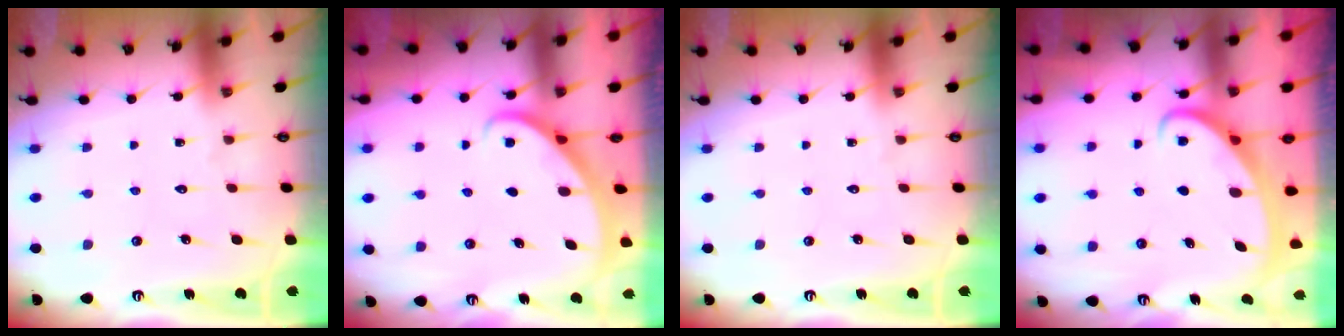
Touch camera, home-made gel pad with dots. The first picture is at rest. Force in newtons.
{"total": 2.3, "press": 2.3, "slide": 0.2}
{"total": 0.0}
{"total": 2.6, "press": 2.5, "slide": 0.3}